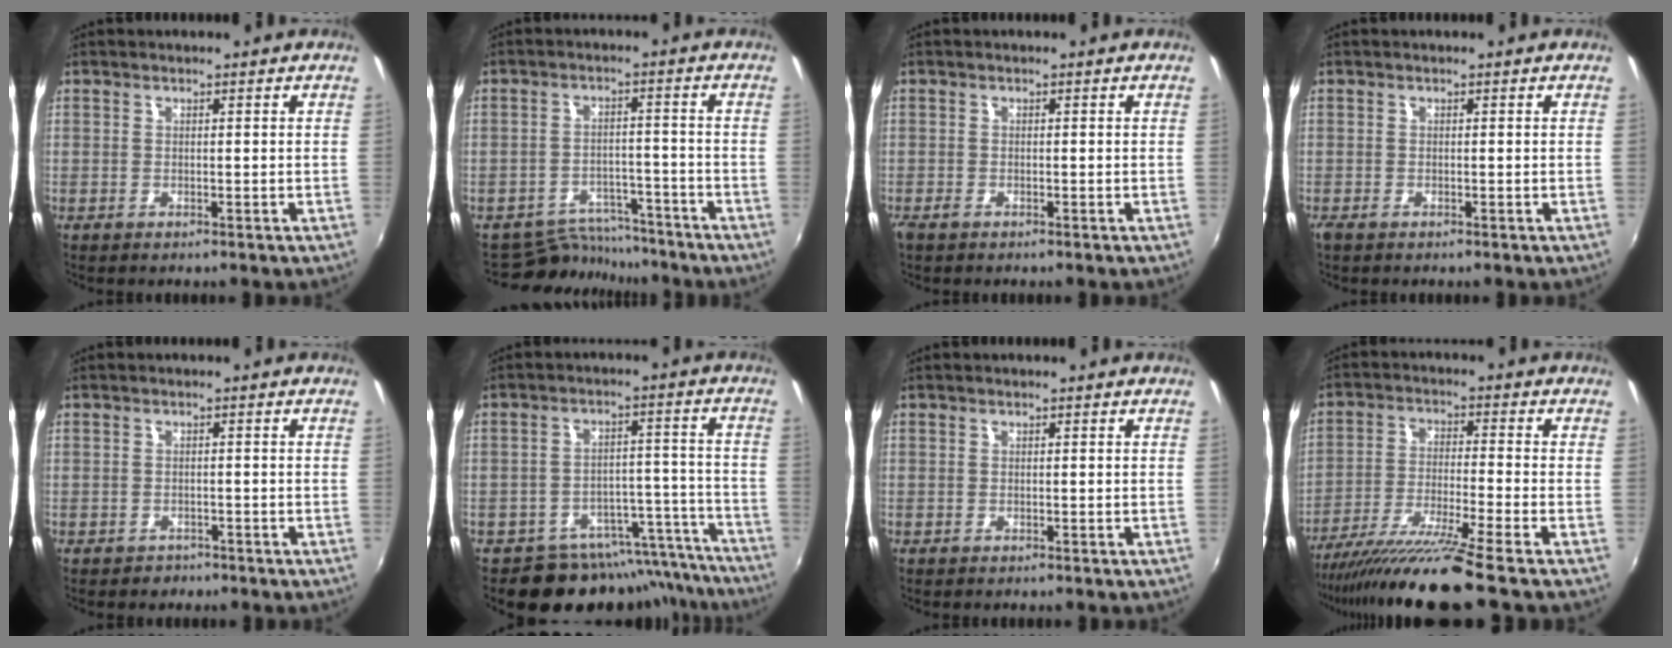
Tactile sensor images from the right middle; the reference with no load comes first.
{"total": 8.6, "force": [-8.0, 3.0, 0.4], "torque": [-0.022, 0.014, -0.118]}
{"total": 1.3, "force": [-1.0, 0.6, 0.6], "torque": [-0.013, -0.005, -0.021]}
{"total": 0.9, "force": [-0.7, 0.3, 0.4], "torque": [-0.009, -0.005, -0.014]}
{"total": 1.8, "force": [-1.2, 1.3, 0.1], "torque": [-0.007, 0.001, -0.016]}
{"total": 14.6, "force": [-13.3, 5.6, 2.0], "torque": [-0.016, 0.055, -0.171]}
{"total": 0.0}
{"total": 12.9, "force": [-10.8, -2.7, 6.6], "torque": [-0.135, -0.028, -0.191]}